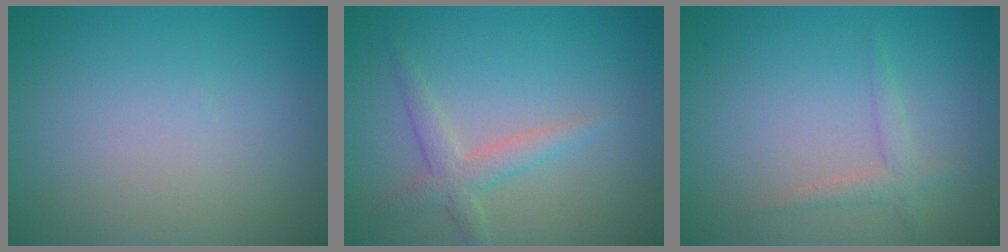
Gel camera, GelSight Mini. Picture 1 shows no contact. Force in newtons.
{"total": 2.4, "press": 2.4, "slide": 0.1}
{"total": 1.6, "press": 1.6, "slide": 0.1}